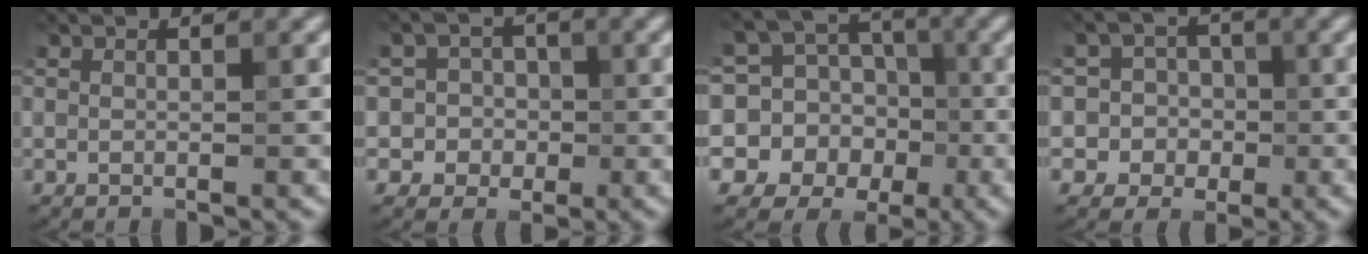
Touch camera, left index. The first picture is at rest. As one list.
[{"total": 3.8, "force": [-0.6, 3.7, 0.4], "torque": [0.019, 0.016, -0.033]}, {"total": 12.0, "force": [-2.3, 11.3, 3.6], "torque": [-0.096, 0.011, -0.052]}, {"total": 4.7, "force": [-0.8, 4.6, 0.4], "torque": [0.019, 0.023, -0.042]}]